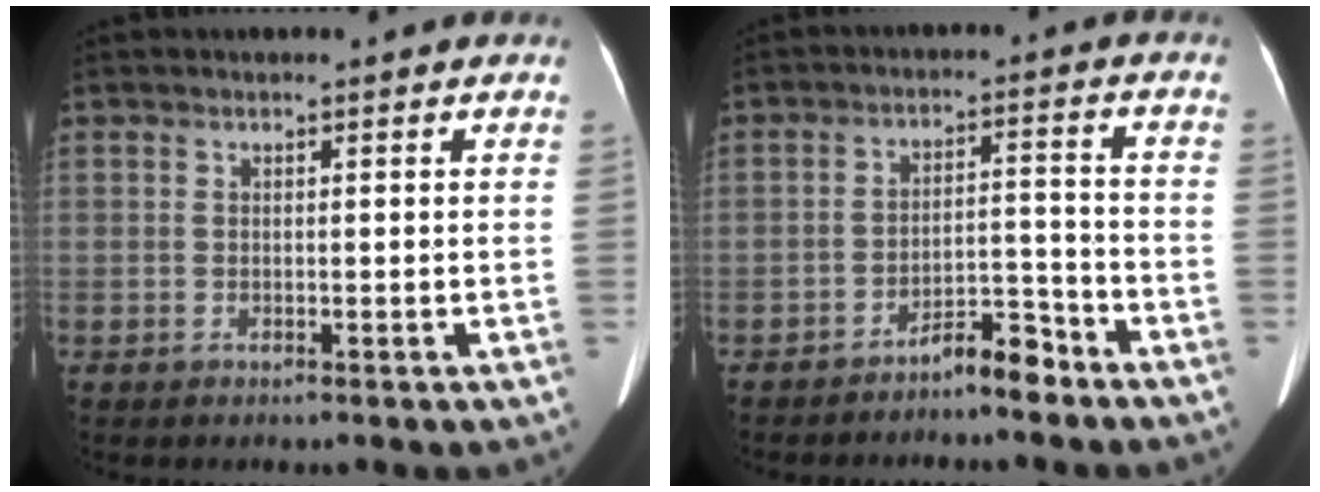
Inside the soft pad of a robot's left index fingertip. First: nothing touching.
{"total": 5.0, "force": [-4.4, 0.8, 2.3], "torque": [-0.033, 0.008, -0.076]}